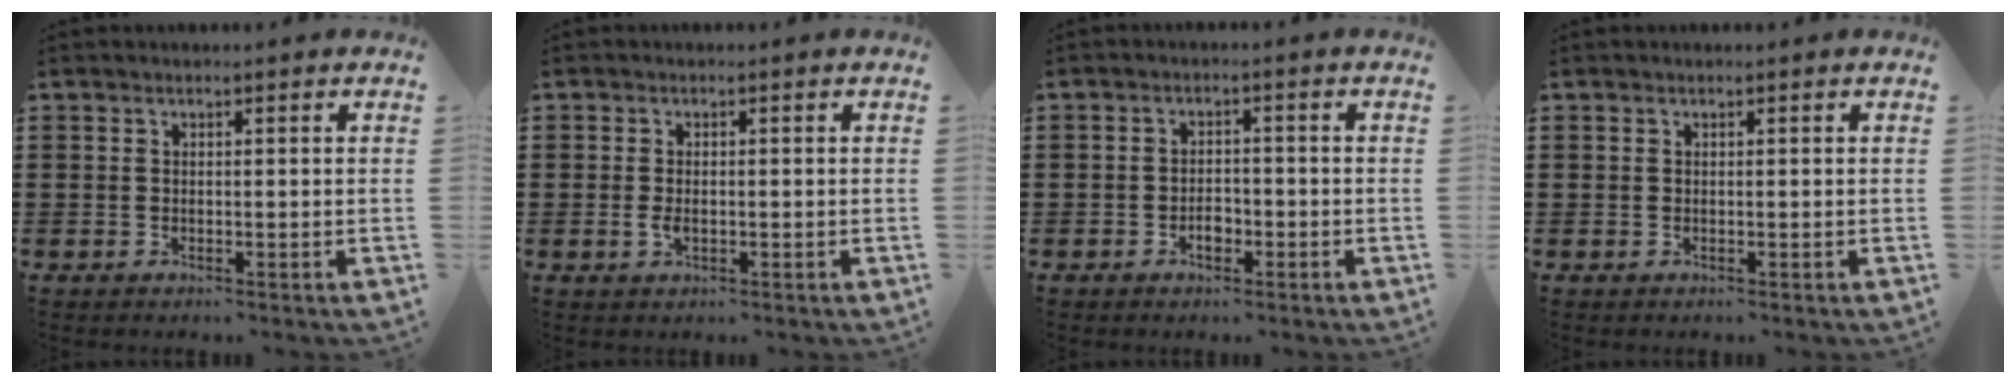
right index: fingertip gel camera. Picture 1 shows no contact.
{"total": 2.0, "force": [-0.4, 0.9, 1.7], "torque": [-0.041, -0.005, -0.008]}
{"total": 2.4, "force": [-1.2, 1.2, 1.7], "torque": [-0.035, -0.001, -0.022]}
{"total": 0.0}